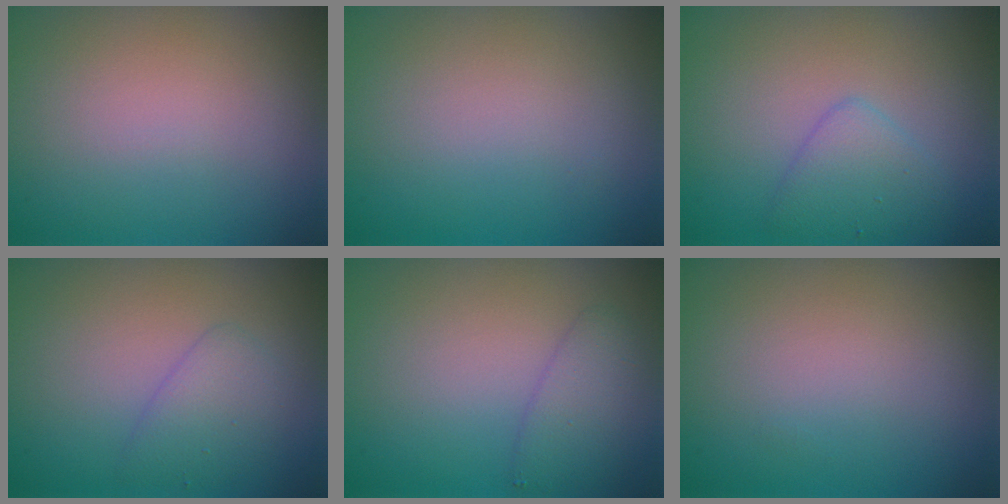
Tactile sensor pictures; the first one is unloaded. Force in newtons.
{"total": 0.0}
{"total": 2.6, "press": 2.6, "slide": 0.0}
{"total": 2.2, "press": 2.2, "slide": 0.1}
{"total": 2.3, "press": 2.3, "slide": 0.1}
{"total": 0.0}